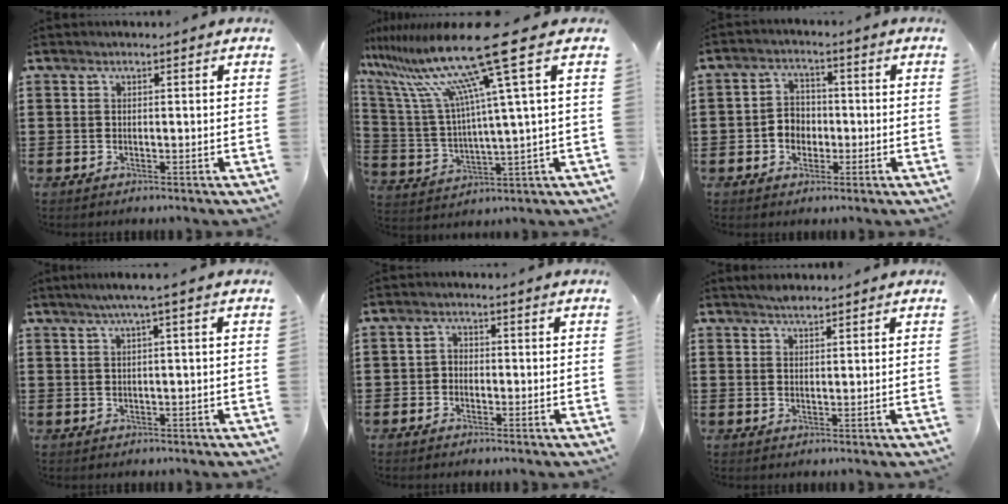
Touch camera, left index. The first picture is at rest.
{"total": 17.7, "force": [10.3, 0.1, 14.4], "torque": [-0.327, -0.060, 0.150]}
{"total": 3.8, "force": [-1.3, 3.1, 1.7], "torque": [-0.041, 0.008, -0.029]}
{"total": 2.1, "force": [0.5, -0.3, 2.0], "torque": [-0.035, -0.003, 0.007]}
{"total": 1.6, "force": [-1.1, 1.2, 0.4], "torque": [-0.013, 0.005, -0.025]}
{"total": 2.0, "force": [1.8, 0.6, 0.7], "torque": [-0.017, 0.000, 0.035]}